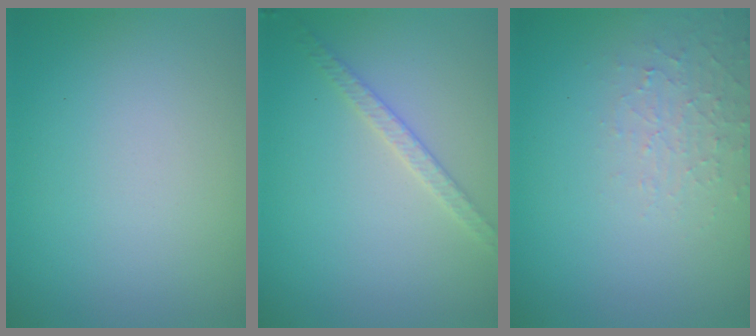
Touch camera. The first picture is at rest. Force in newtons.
{"total": 1.9, "press": 1.9, "slide": 0.4}
{"total": 2.1, "press": 2.0, "slide": 0.5}